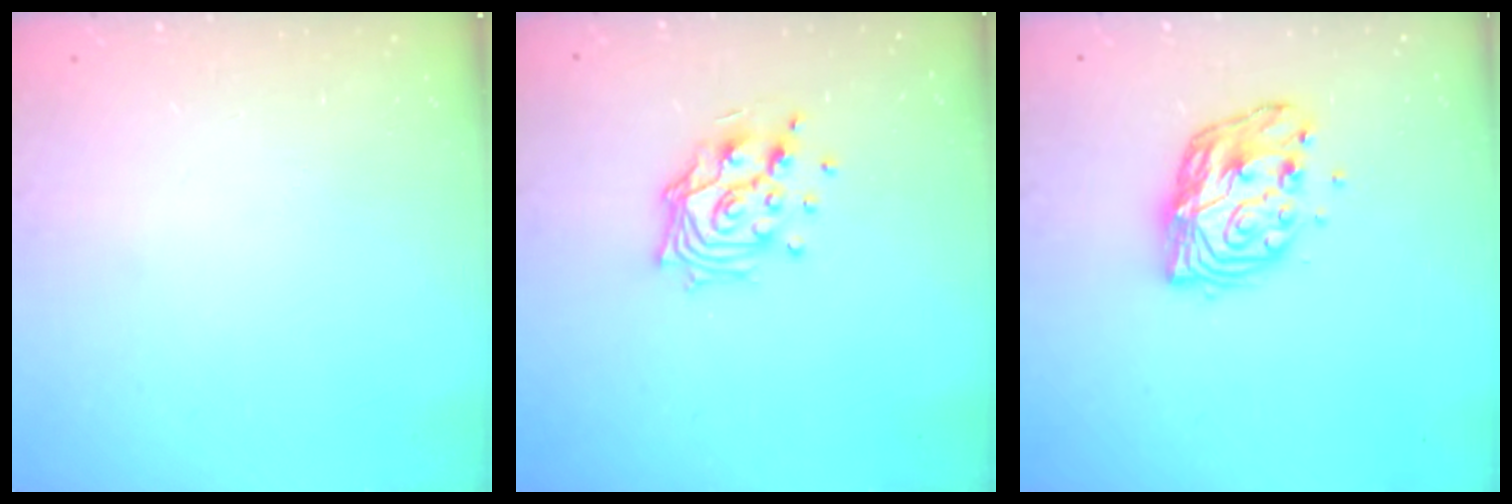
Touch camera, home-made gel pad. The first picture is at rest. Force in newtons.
{"total": 12.6, "press": 12.5, "slide": 1.7}
{"total": 11.1, "press": 11.1, "slide": 1.1}